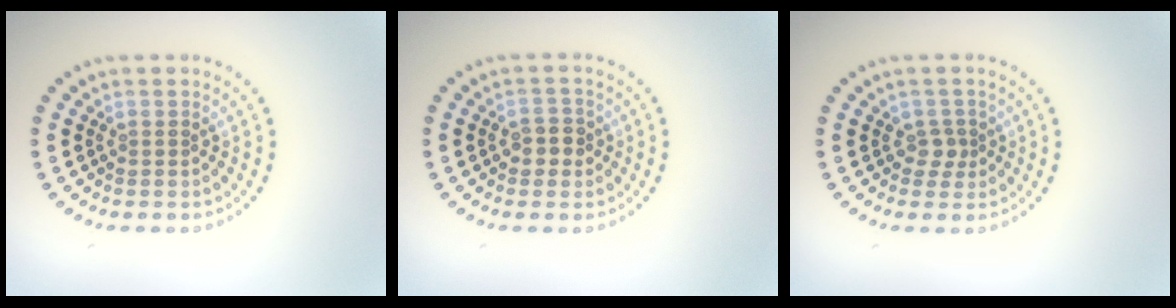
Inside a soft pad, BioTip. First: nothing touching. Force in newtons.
{"total": 2.1, "press": 1.9, "slide": 0.7}
{"total": 1.4, "press": 1.1, "slide": 0.7}